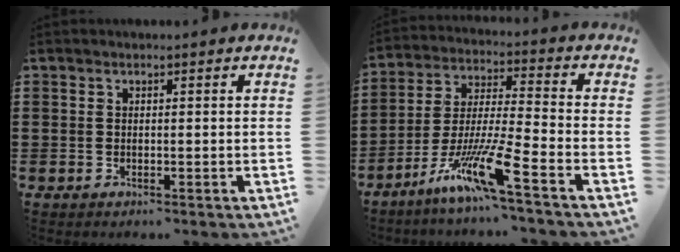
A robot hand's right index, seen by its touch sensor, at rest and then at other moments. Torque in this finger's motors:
{"motor_torque": [1.21, 0.09, 0.71, 0.21]}